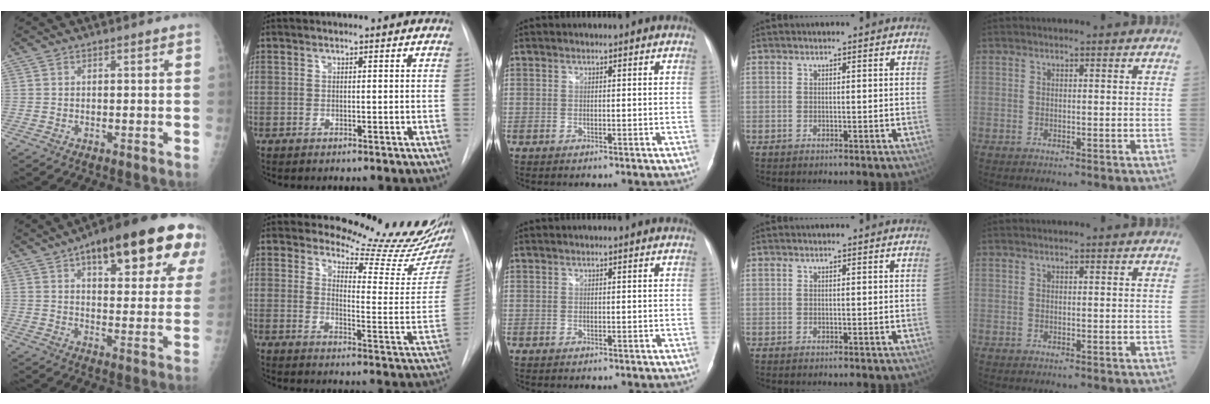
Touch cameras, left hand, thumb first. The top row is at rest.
{"thumb": {"total": 24.0, "force": [12.0, 8.8, 18.8], "torque": [-0.229, -0.005, 0.164]}, "index": {"total": 15.9, "force": [15.1, 1.0, 5.1], "torque": [-0.062, -0.112, 0.173]}}